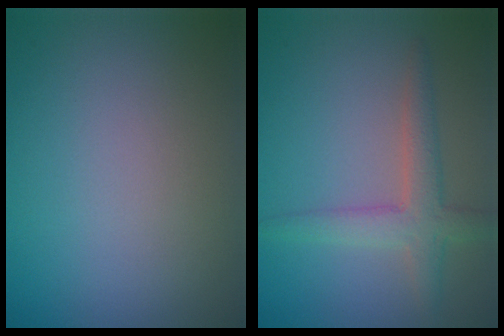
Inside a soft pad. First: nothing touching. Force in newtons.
{"total": 3.4, "press": 3.4, "slide": 0.2}